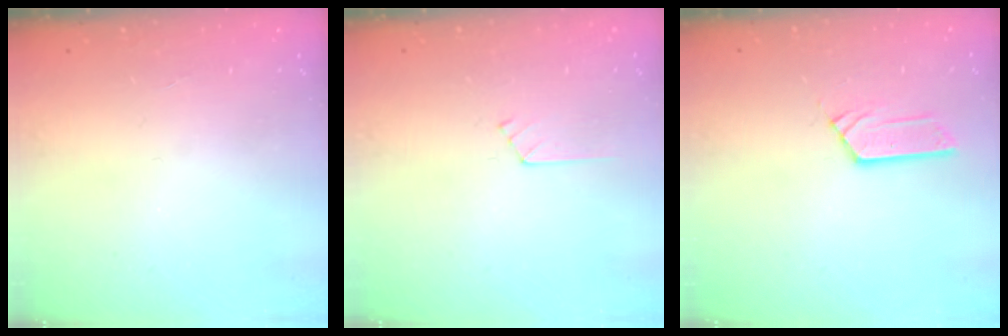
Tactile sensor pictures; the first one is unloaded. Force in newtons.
{"total": 3.8, "press": 3.8, "slide": 0.3}
{"total": 4.7, "press": 4.7, "slide": 0.2}